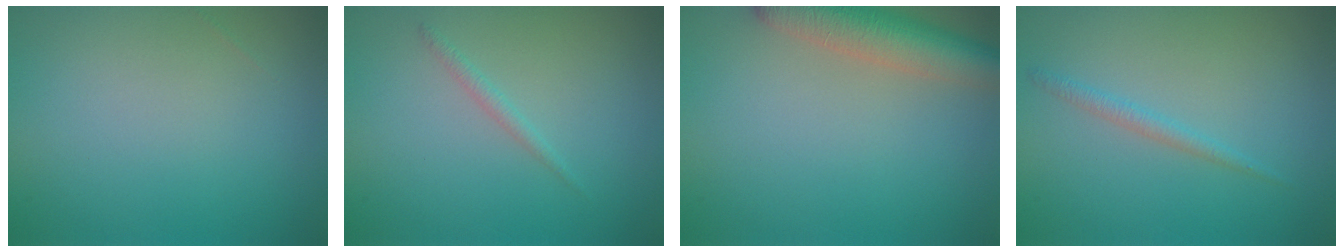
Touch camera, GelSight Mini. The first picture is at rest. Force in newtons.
{"total": 0.9, "press": 0.9, "slide": 0.1}
{"total": 5.7, "press": 5.6, "slide": 0.3}
{"total": 1.2, "press": 1.2, "slide": 0.0}